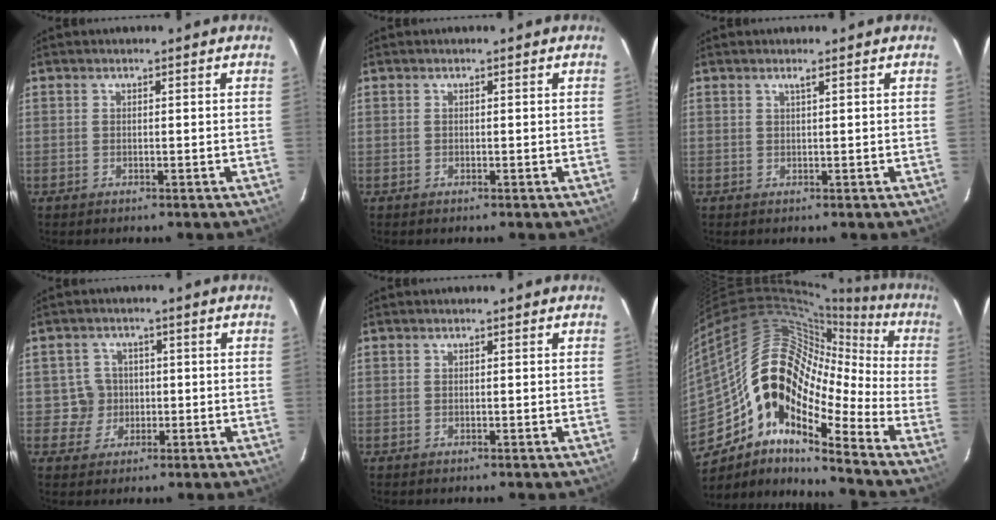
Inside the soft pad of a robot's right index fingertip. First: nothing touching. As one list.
[{"total": 0.0}, {"total": 0.7, "force": [0.4, -0.2, 0.5], "torque": [-0.011, 0.000, 0.006]}, {"total": 4.2, "force": [-0.3, 4.2, 0.1], "torque": [0.003, 0.017, 0.000]}, {"total": 0.0}, {"total": 18.5, "force": [-8.3, 9.5, 13.5], "torque": [-0.216, 0.000, -0.174]}]